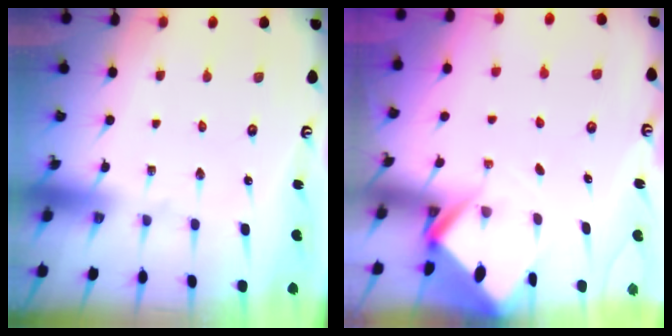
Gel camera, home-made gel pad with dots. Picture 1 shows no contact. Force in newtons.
{"total": 2.8, "press": 2.8, "slide": 0.1}